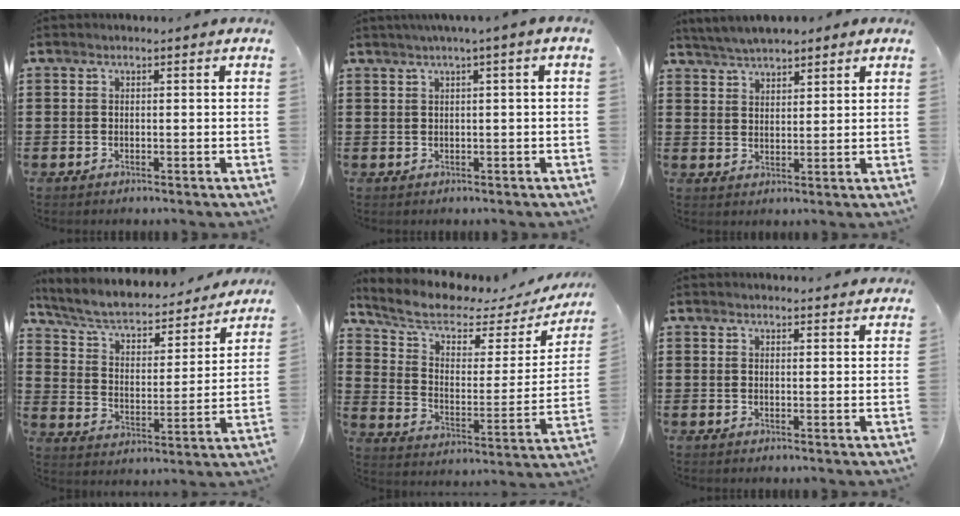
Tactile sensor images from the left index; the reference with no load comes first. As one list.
[{"total": 1.5, "force": [0.3, -0.4, 1.5], "torque": [-0.024, -0.006, 0.006]}, {"total": 4.3, "force": [4.1, 0.8, 0.7], "torque": [-0.028, -0.006, 0.077]}, {"total": 5.5, "force": [4.6, 1.8, 2.4], "torque": [-0.070, -0.034, 0.072]}, {"total": 7.5, "force": [6.2, 2.3, 3.5], "torque": [-0.099, -0.041, 0.107]}, {"total": 2.0, "force": [2.0, 0.0, 0.1], "torque": [-0.007, -0.001, 0.039]}]